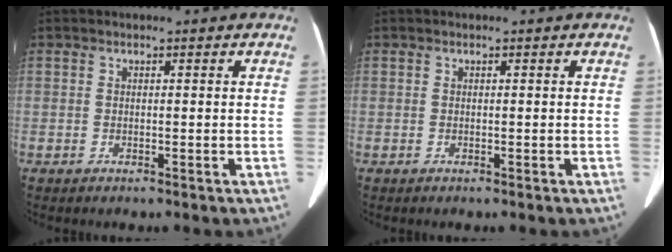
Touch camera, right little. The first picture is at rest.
{"total": 0.0}